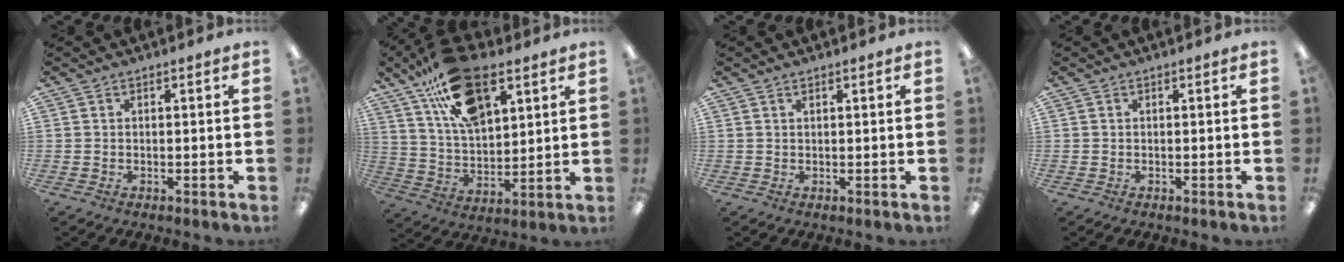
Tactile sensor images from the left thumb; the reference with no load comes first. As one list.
[{"total": 18.5, "force": [11.3, 9.2, 11.4], "torque": [-0.200, -0.042, 0.203]}, {"total": 0.9, "force": [0.6, 0.3, 0.5], "torque": [-0.012, 0.002, 0.011]}, {"total": 0.0}]